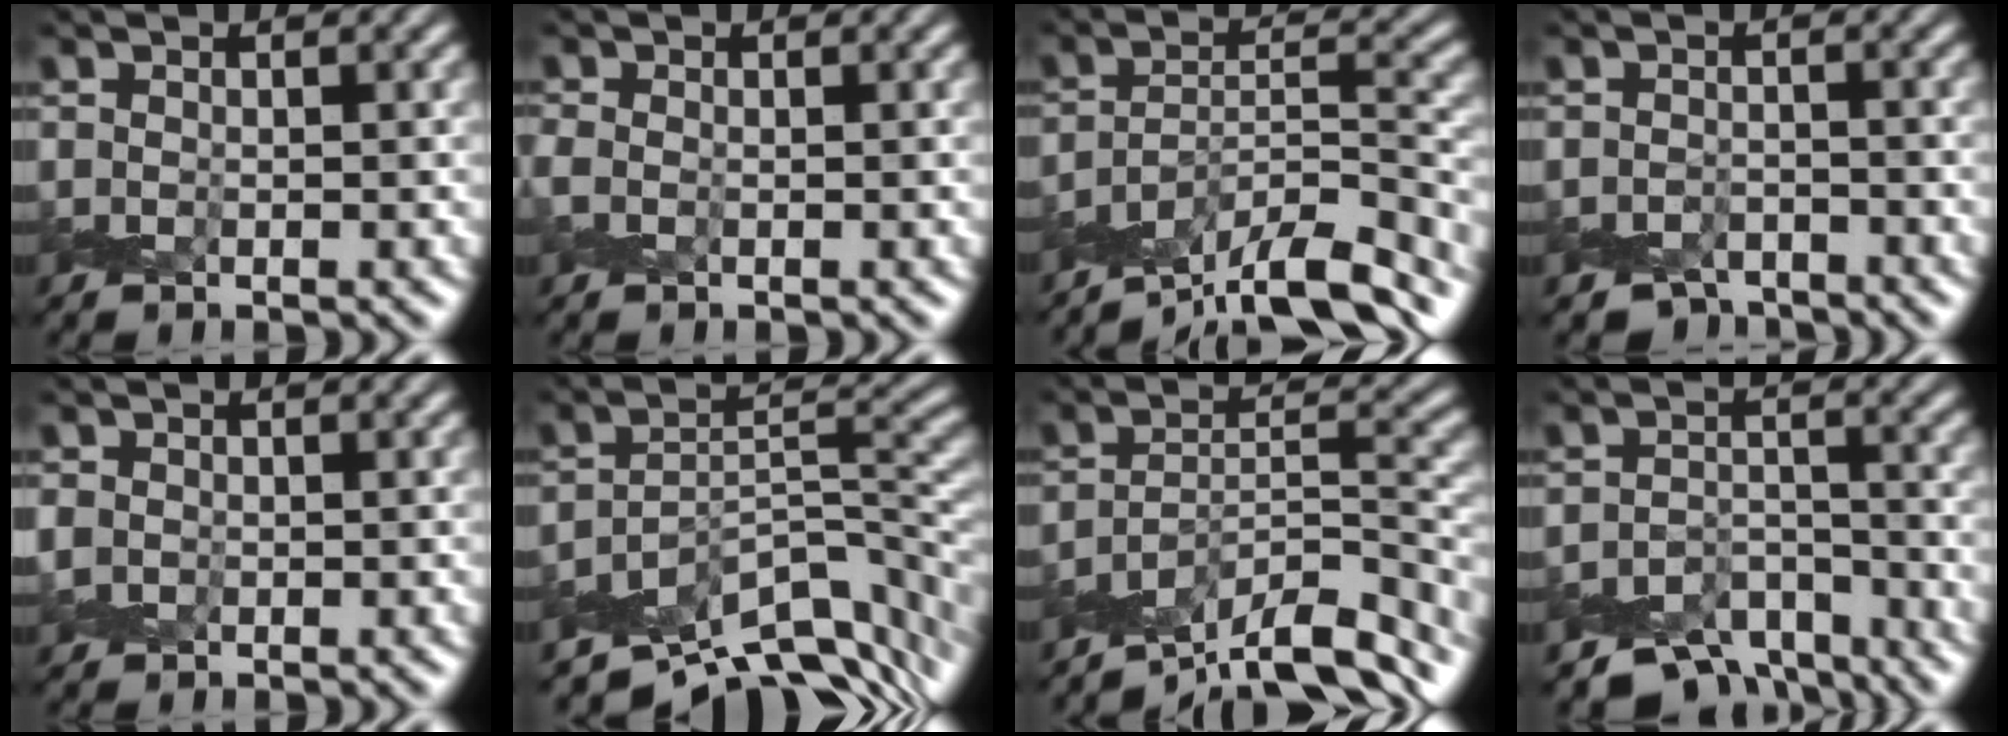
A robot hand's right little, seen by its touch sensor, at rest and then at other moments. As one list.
[{"total": 0.7, "force": [-0.3, 0.5, 0.4], "torque": [-0.012, -0.002, -0.009]}, {"total": 10.8, "force": [-8.9, 2.6, 5.7], "torque": [-0.088, 0.011, -0.141]}, {"total": 2.6, "force": [-2.4, 1.1, 0.3], "torque": [0.003, 0.000, -0.044]}, {"total": 1.2, "force": [0.1, 1.2, 0.2], "torque": [-0.001, -0.006, 0.001]}, {"total": 9.5, "force": [-6.8, 3.8, 5.6], "torque": [-0.073, -0.002, -0.117]}, {"total": 9.7, "force": [-7.7, 2.4, 5.4], "torque": [-0.081, 0.001, -0.131]}, {"total": 5.4, "force": [-4.6, 2.3, 1.6], "torque": [-0.016, -0.011, -0.074]}]